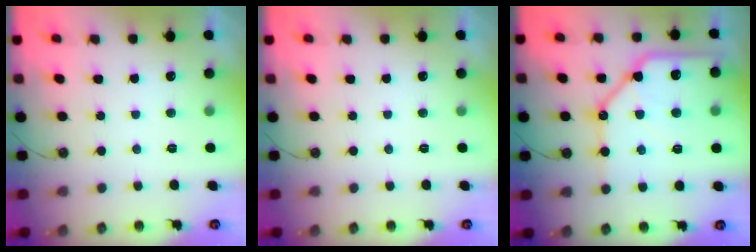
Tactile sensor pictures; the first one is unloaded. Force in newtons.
{"total": 0.0}
{"total": 17.8, "press": 17.7, "slide": 2.1}